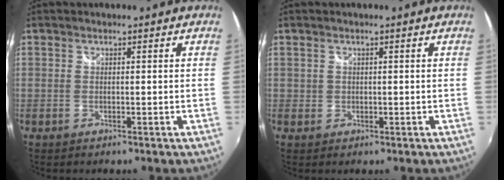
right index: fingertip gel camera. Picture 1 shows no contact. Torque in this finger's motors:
{"motor_torque": [-0.04, -0.02, -0.03, -0.01]}